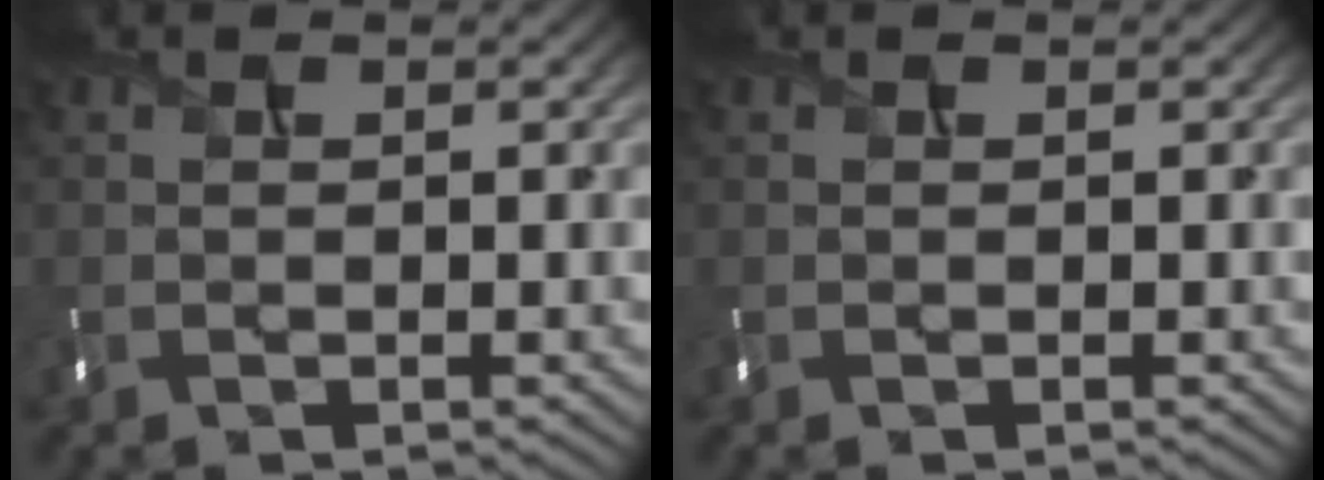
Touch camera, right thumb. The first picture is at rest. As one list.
[{"total": 0.0}]